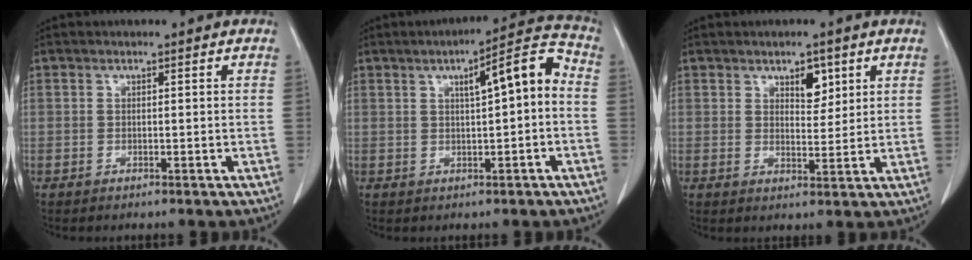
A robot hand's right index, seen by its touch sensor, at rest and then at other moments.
{"total": 8.1, "force": [0.9, 1.3, 7.9], "torque": [-0.111, 0.027, 0.009]}
{"total": 3.9, "force": [2.1, 1.9, 2.6], "torque": [-0.037, -0.003, 0.035]}